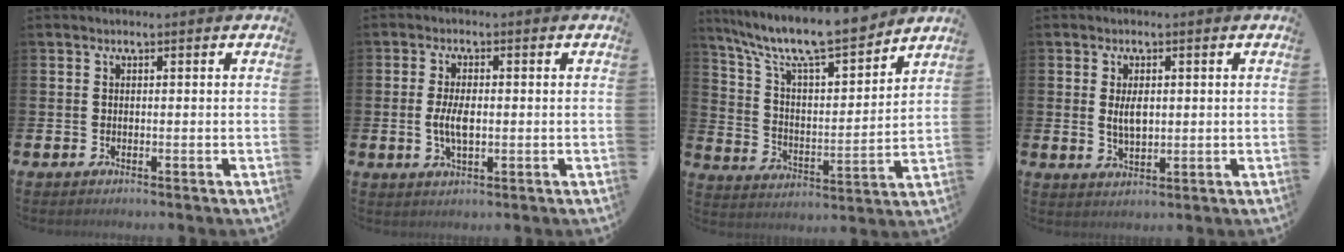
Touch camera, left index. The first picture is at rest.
{"total": 4.1, "force": [-0.1, 1.9, 3.7], "torque": [-0.068, -0.001, -0.008]}
{"total": 10.9, "force": [9.7, 1.9, 4.6], "torque": [-0.117, -0.069, 0.164]}
{"total": 3.2, "force": [0.6, 1.6, 2.7], "torque": [-0.037, 0.000, 0.005]}